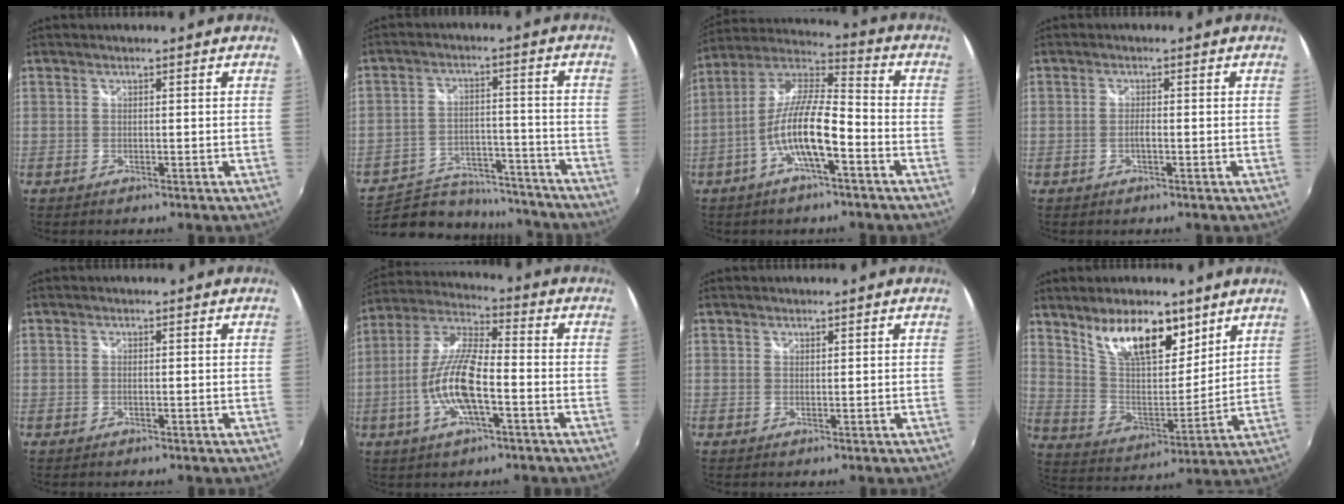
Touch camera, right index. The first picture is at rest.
{"total": 18.6, "force": [-15.6, 8.2, 5.7], "torque": [-0.133, 0.022, -0.206]}
{"total": 12.3, "force": [-4.8, 2.6, 11.0], "torque": [-0.221, 0.005, -0.092]}
{"total": 1.1, "force": [-0.4, 0.2, 1.0], "torque": [-0.021, 0.000, -0.008]}
{"total": 0.0}
{"total": 13.0, "force": [-3.9, 3.7, 11.8], "torque": [-0.245, -0.001, -0.075]}
{"total": 0.5, "force": [0.5, 0.1, 0.0], "torque": [0.000, 0.001, 0.010]}
{"total": 15.7, "force": [10.1, 6.6, 10.1], "torque": [-0.176, 0.004, 0.186]}